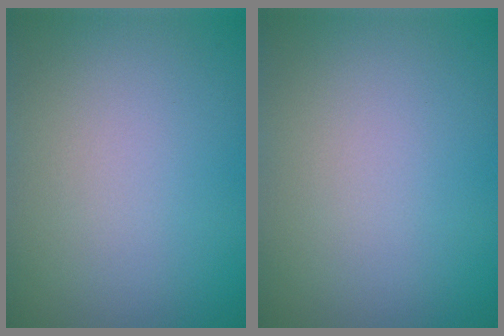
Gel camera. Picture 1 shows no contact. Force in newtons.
{"total": 0.0}